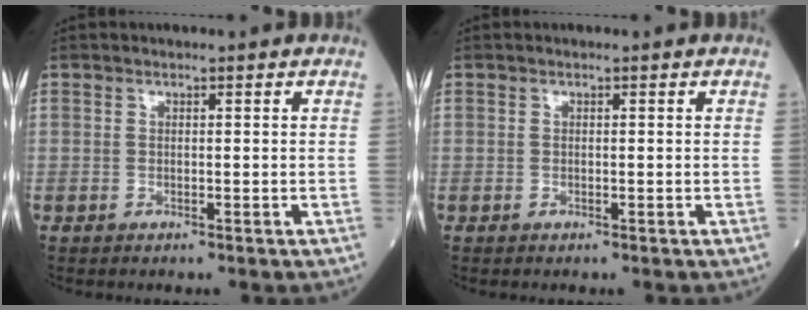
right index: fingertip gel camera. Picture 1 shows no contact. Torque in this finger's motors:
{"motor_torque": [0.08, 0.13, 0.04, 0.01]}